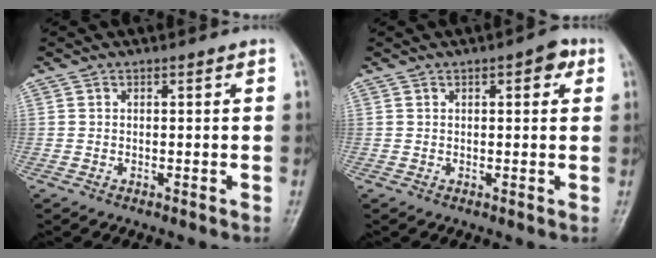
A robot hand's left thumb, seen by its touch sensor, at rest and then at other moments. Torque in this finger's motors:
{"motor_torque": [-0.09, 0.05, 0.08, 0.35, 0.09]}